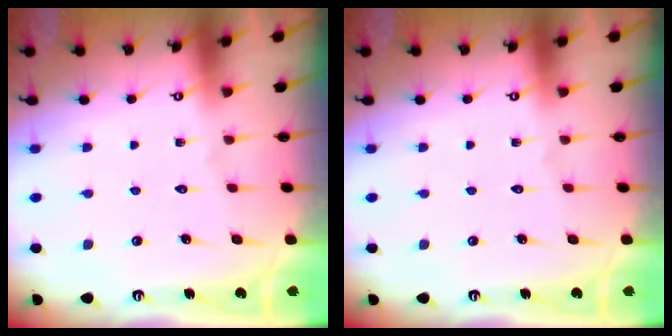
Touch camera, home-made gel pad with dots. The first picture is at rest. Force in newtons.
{"total": 0.0}